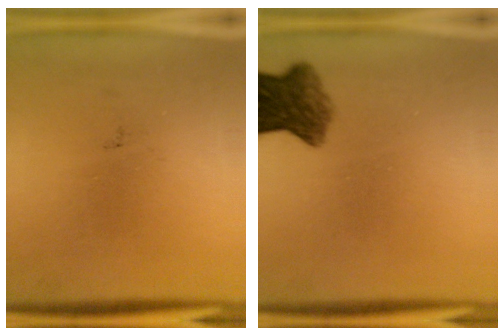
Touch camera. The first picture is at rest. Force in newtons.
{"total": 6.7}